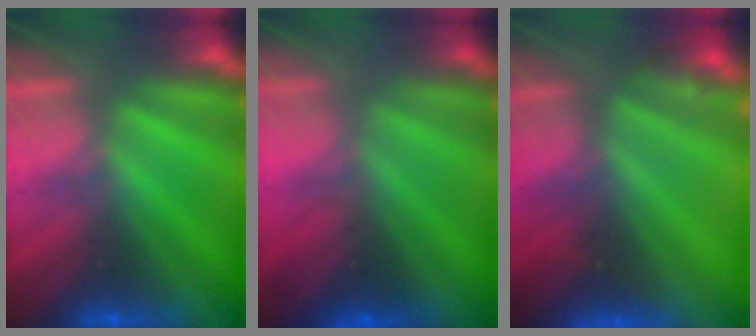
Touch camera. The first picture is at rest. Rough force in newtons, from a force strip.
{"total": 2.8}
{"total": 3.9}